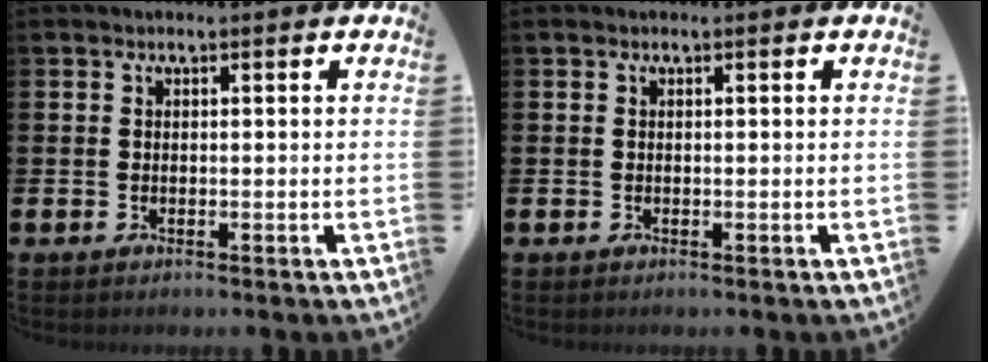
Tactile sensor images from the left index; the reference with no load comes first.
{"total": 0.0}